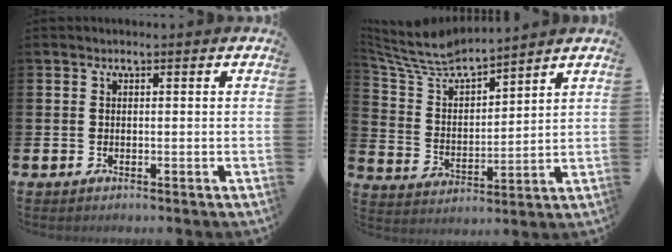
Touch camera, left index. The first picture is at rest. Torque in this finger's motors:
{"motor_torque": [-0.09, -0.53, 0.25, 0.14]}